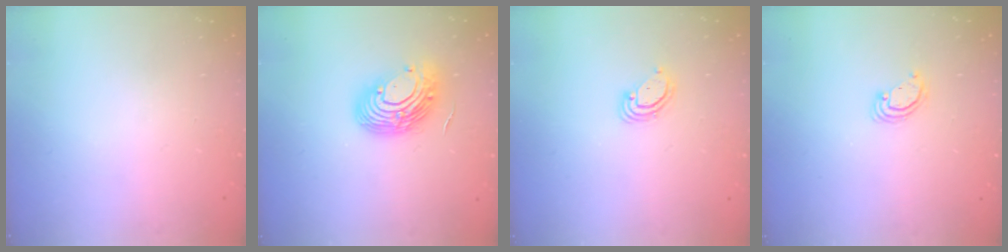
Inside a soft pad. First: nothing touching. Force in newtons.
{"total": 12.8, "press": 12.6, "slide": 2.2}
{"total": 3.2, "press": 3.2, "slide": 0.2}
{"total": 2.5, "press": 2.5, "slide": 0.2}